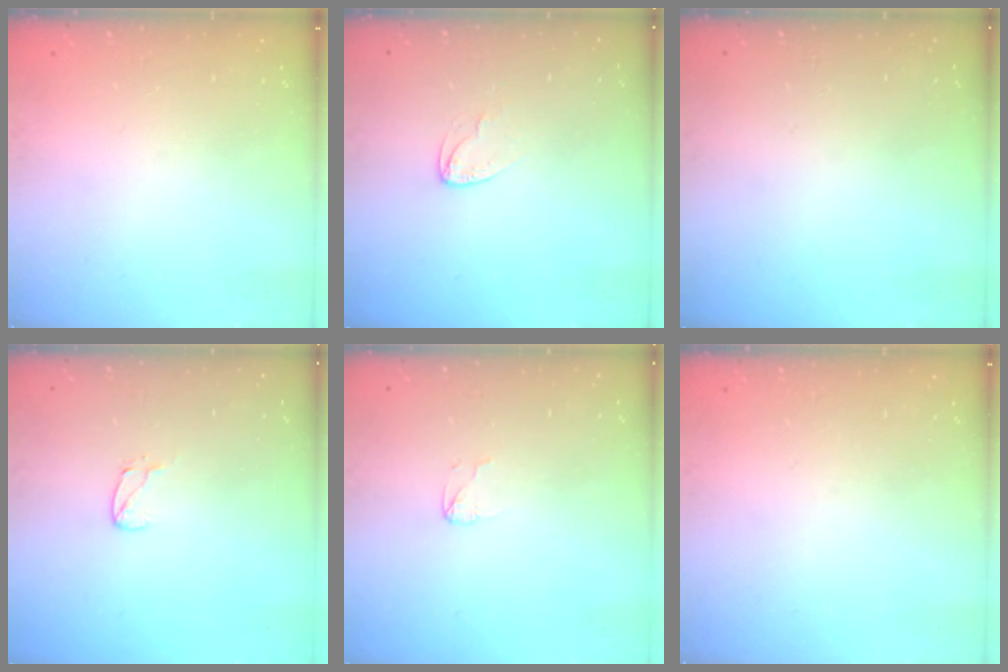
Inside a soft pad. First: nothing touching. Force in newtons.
{"total": 2.9, "press": 2.9, "slide": 0.2}
{"total": 0.0}
{"total": 3.9, "press": 3.9, "slide": 0.3}
{"total": 2.9, "press": 2.8, "slide": 0.3}
{"total": 0.0}